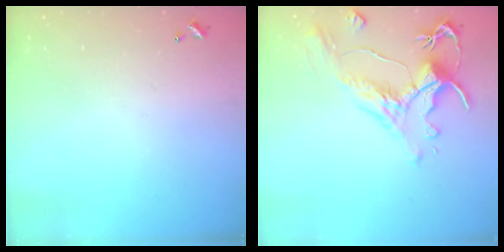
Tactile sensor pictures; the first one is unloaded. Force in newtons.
{"total": 1.6, "press": 0.0, "slide": 1.6}